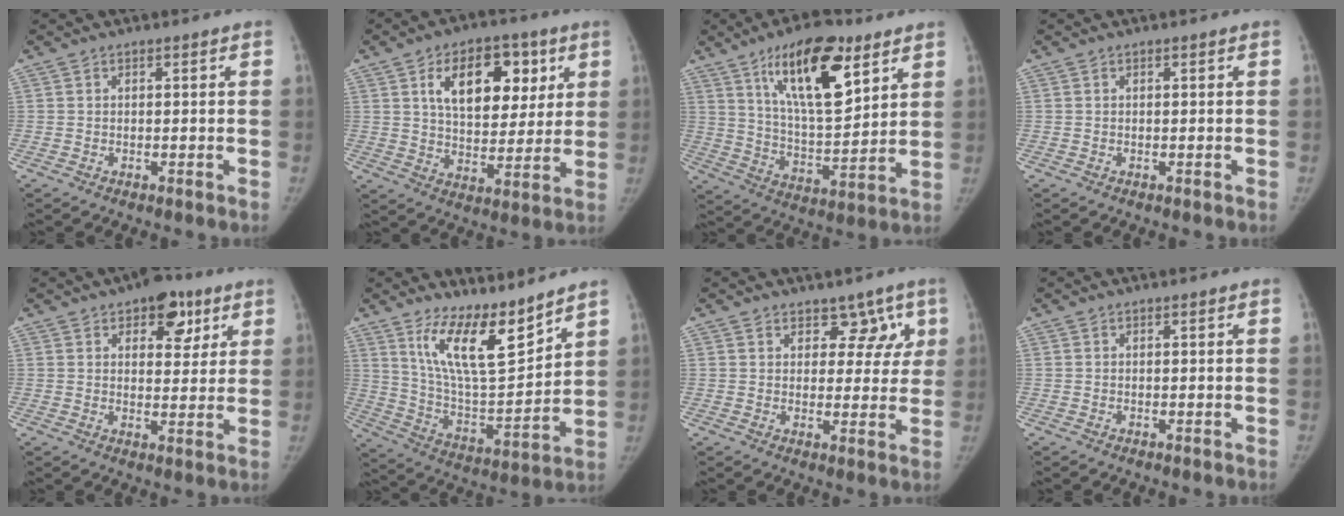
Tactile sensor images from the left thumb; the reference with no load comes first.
{"total": 16.6, "force": [6.2, 10.1, 11.7], "torque": [-0.129, -0.014, 0.104]}
{"total": 18.6, "force": [10.0, 7.0, 14.1], "torque": [-0.198, -0.050, 0.173]}
{"total": 0.0}
{"total": 9.6, "force": [5.1, 5.4, 6.0], "torque": [-0.040, -0.016, 0.066]}
{"total": 14.6, "force": [10.6, 4.0, 9.2], "torque": [-0.129, -0.084, 0.204]}
{"total": 6.2, "force": [3.7, 4.2, 2.6], "torque": [0.017, -0.015, 0.046]}
{"total": 0.0}